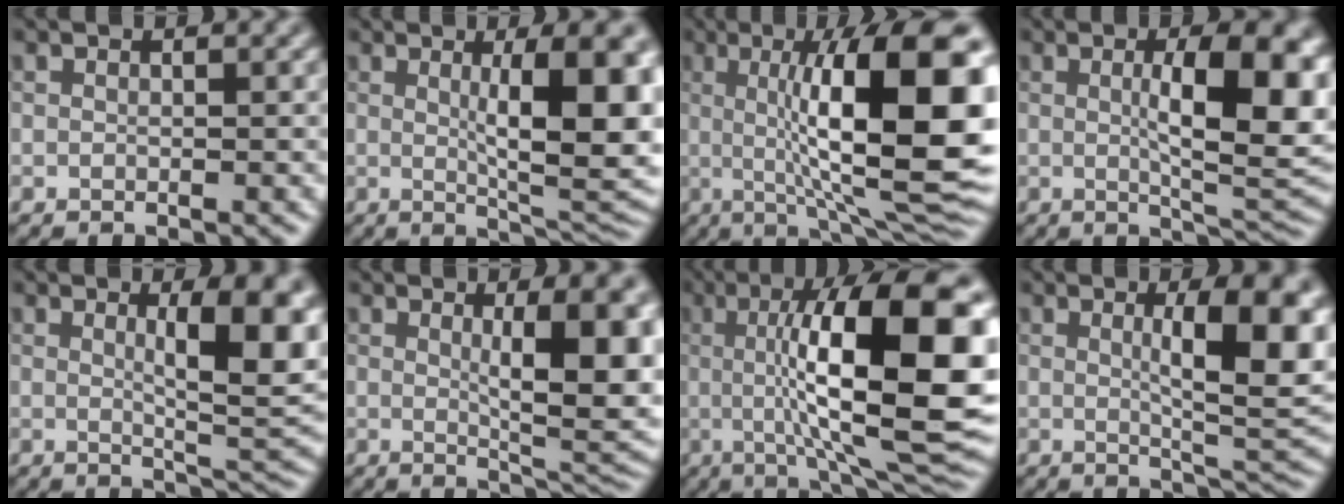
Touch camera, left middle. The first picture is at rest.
{"total": 9.7, "force": [1.3, 2.4, 9.4], "torque": [-0.123, -0.009, 0.025]}
{"total": 14.5, "force": [1.3, 3.3, 14.1], "torque": [-0.180, 0.011, 0.017]}
{"total": 9.9, "force": [1.0, 2.9, 9.5], "torque": [-0.132, -0.003, 0.020]}
{"total": 8.3, "force": [1.8, 2.2, 7.8], "torque": [-0.103, -0.004, 0.033]}
{"total": 8.7, "force": [1.3, 2.3, 8.3], "torque": [-0.112, -0.011, 0.028]}
{"total": 15.3, "force": [1.3, 4.0, 14.7], "torque": [-0.202, 0.006, 0.015]}
{"total": 9.2, "force": [1.6, 2.4, 8.7], "torque": [-0.118, -0.003, 0.031]}